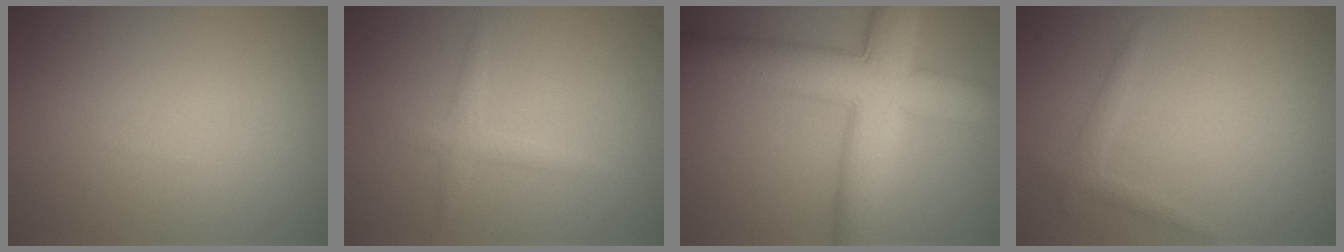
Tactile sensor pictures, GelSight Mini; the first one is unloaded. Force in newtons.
{"total": 1.5, "press": 1.5, "slide": 0.0}
{"total": 9.5, "press": 9.5, "slide": 0.2}
{"total": 1.2, "press": 1.2, "slide": 0.1}